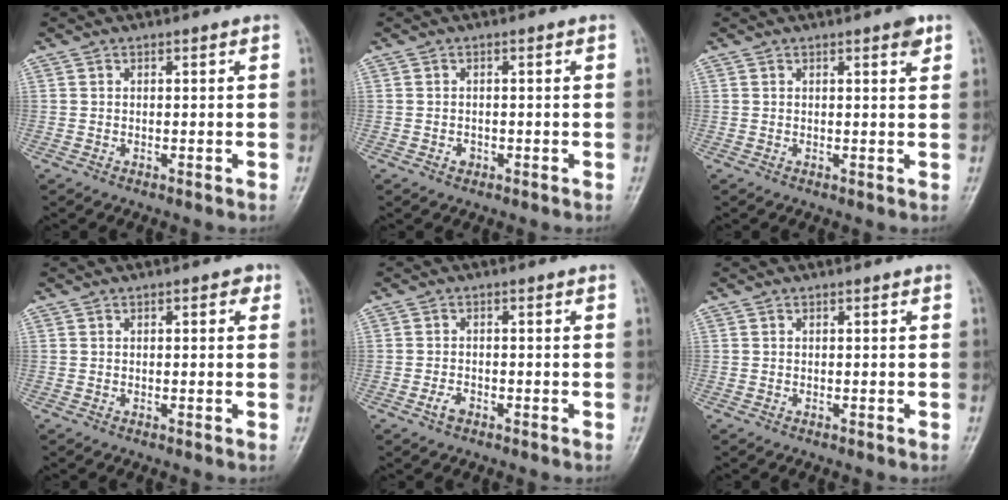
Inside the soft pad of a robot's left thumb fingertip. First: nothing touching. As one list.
[{"total": 1.1, "force": [-0.5, 0.9, 0.4], "torque": [-0.002, 0.003, -0.007]}, {"total": 2.2, "force": [1.3, 0.5, 1.7], "torque": [-0.020, -0.006, 0.014]}, {"total": 2.2, "force": [0.8, 1.1, 1.7], "torque": [-0.014, 0.002, 0.006]}, {"total": 2.0, "force": [-1.1, 1.1, 1.2], "torque": [-0.025, 0.007, -0.023]}, {"total": 0.0}]